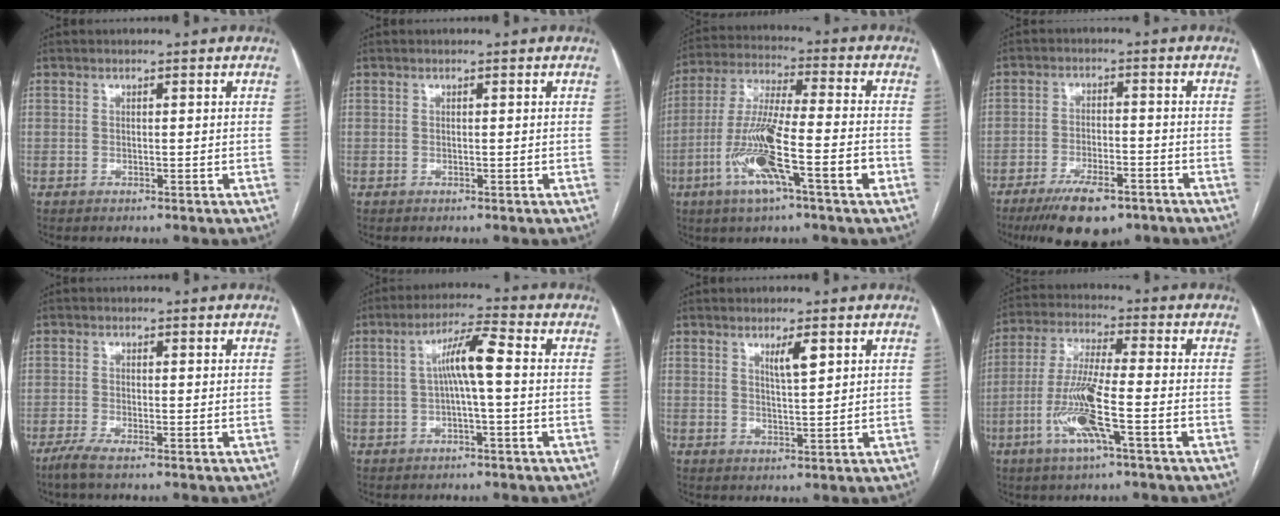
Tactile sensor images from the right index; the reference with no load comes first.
{"total": 0.0}
{"total": 15.1, "force": [-5.7, 1.2, 13.9], "torque": [-0.271, -0.004, -0.105]}
{"total": 9.6, "force": [-6.7, 3.1, 6.2], "torque": [-0.105, -0.009, -0.108]}
{"total": 2.2, "force": [-1.6, -0.1, 1.5], "torque": [-0.035, -0.006, -0.038]}
{"total": 6.5, "force": [0.4, 0.3, 6.5], "torque": [-0.116, 0.019, 0.005]}
{"total": 3.2, "force": [1.8, 0.3, 2.6], "torque": [-0.046, -0.005, 0.032]}
{"total": 11.1, "force": [-3.9, 0.4, 10.3], "torque": [-0.212, -0.007, -0.079]}